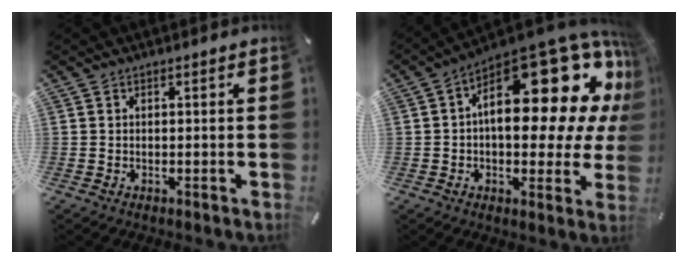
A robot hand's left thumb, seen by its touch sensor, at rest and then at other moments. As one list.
[{"total": 25.7, "force": [8.8, 12.6, 20.5], "torque": [-0.257, -0.083, 0.153]}]